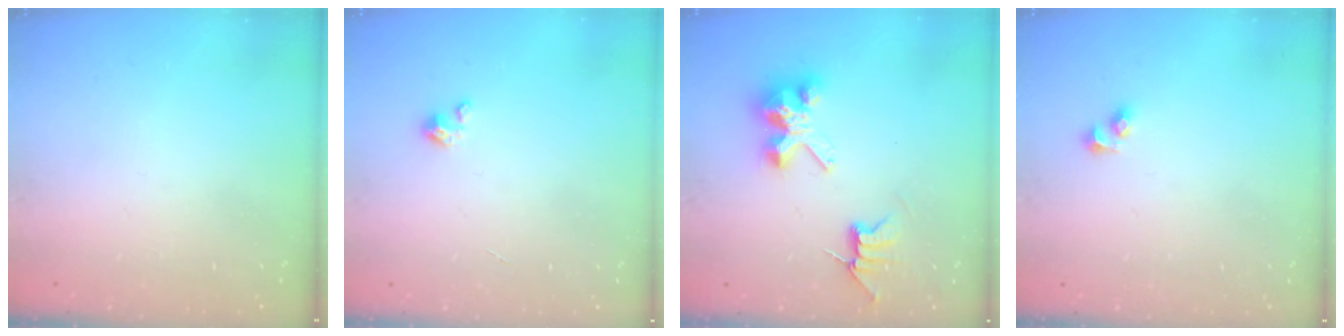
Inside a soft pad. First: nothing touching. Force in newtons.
{"total": 2.0, "press": 1.9, "slide": 0.3}
{"total": 8.3, "press": 8.3, "slide": 0.5}
{"total": 2.7, "press": 2.4, "slide": 1.1}